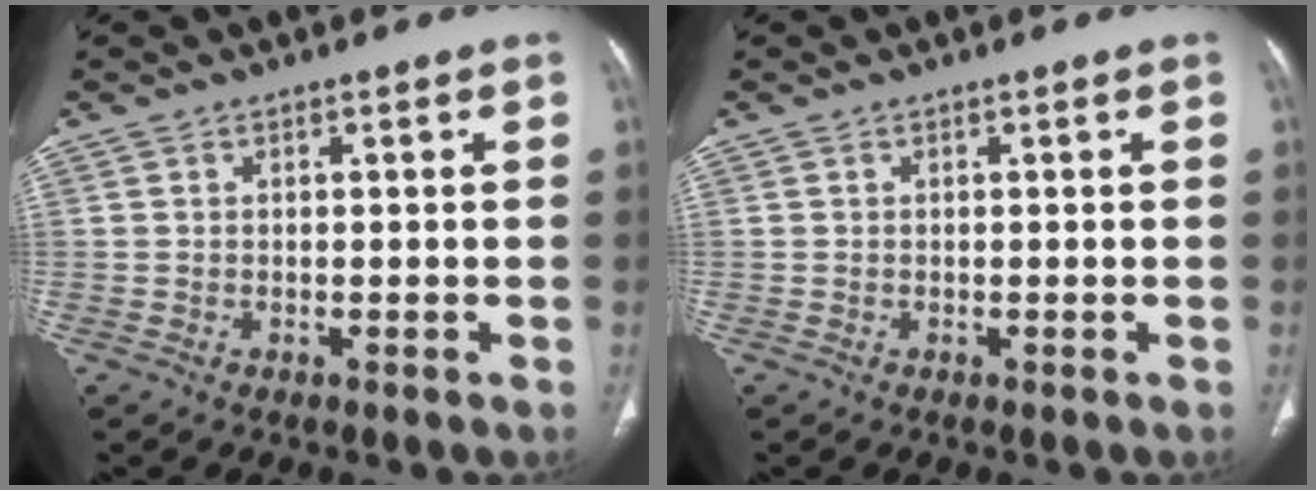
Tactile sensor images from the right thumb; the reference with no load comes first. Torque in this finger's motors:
{"motor_torque": [-0.33, 1.43, 0.25, 0.50, 0.04]}